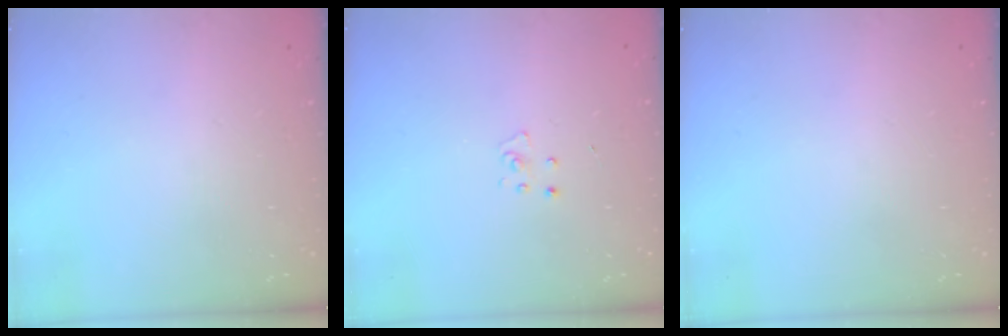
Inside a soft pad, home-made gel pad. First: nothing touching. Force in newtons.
{"total": 2.7, "press": 2.7, "slide": 0.3}
{"total": 0.0}